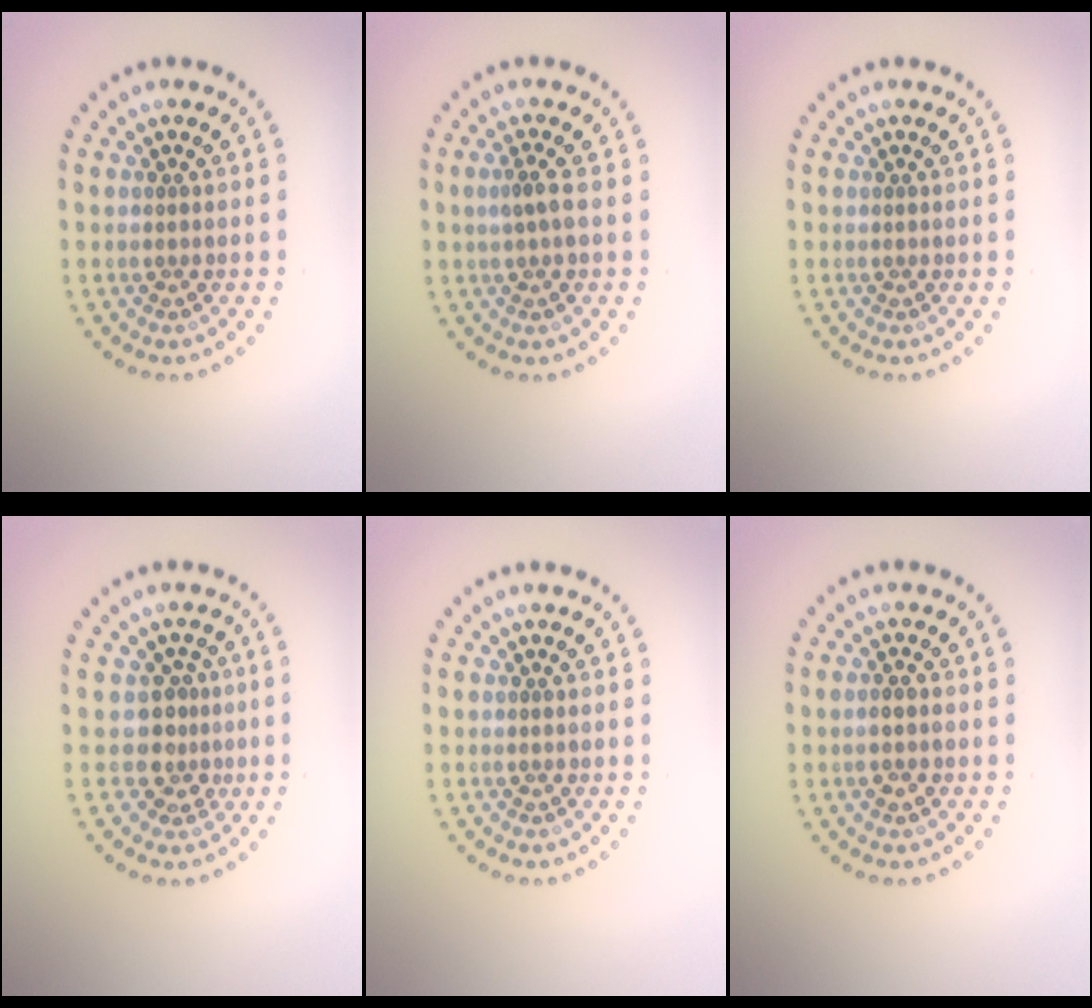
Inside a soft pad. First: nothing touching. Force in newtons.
{"total": 1.4, "press": 1.2, "slide": 0.6}
{"total": 0.0}
{"total": 2.5, "press": 1.9, "slide": 1.7}
{"total": 0.0}
{"total": 1.4, "press": 1.3, "slide": 0.4}